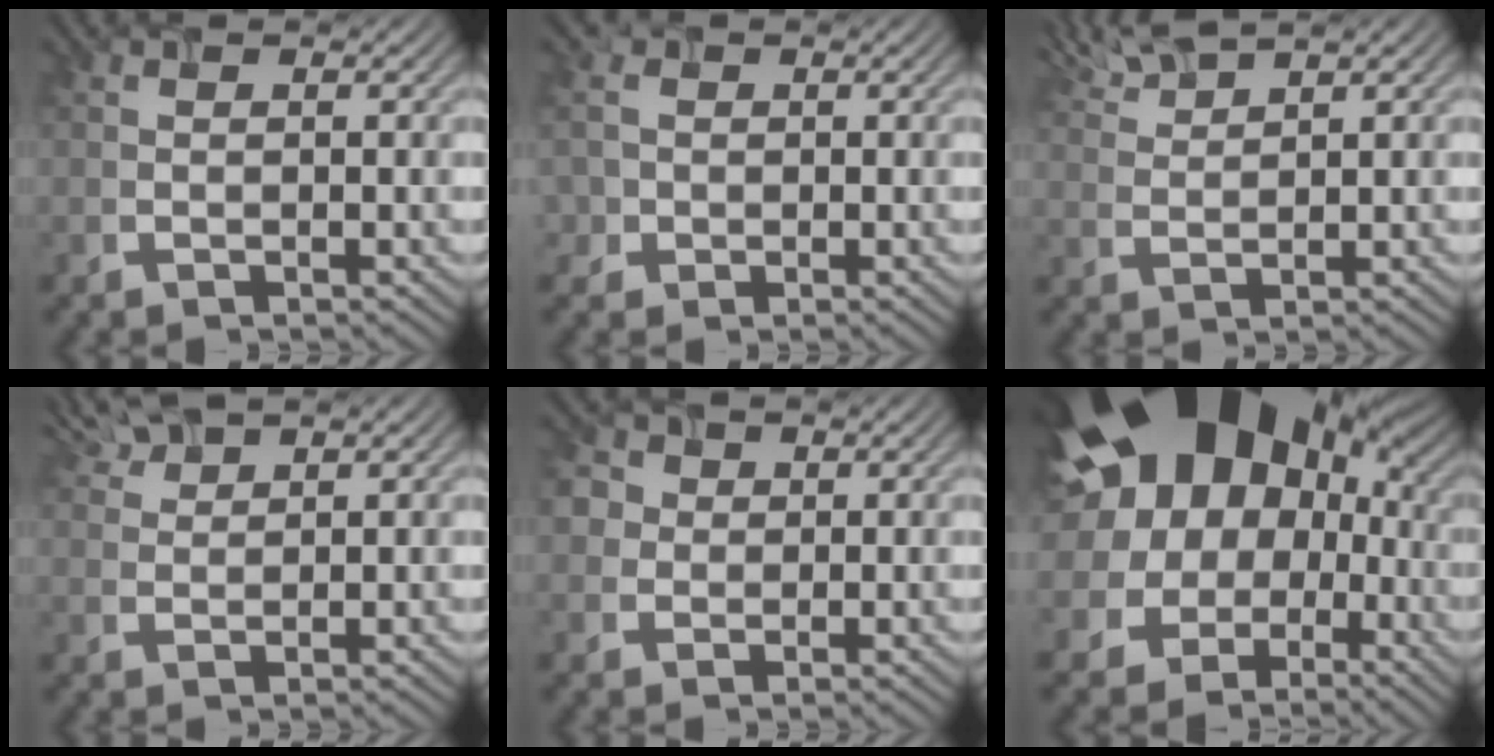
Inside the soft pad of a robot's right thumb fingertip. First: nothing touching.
{"total": 2.9, "force": [-0.2, 2.8, 0.7], "torque": [-0.036, 0.007, 0.006]}
{"total": 4.3, "force": [3.7, 0.5, 2.1], "torque": [-0.058, 0.020, 0.089]}
{"total": 3.9, "force": [3.1, 1.3, 2.0], "torque": [-0.053, 0.021, 0.075]}
{"total": 4.3, "force": [1.2, 3.7, 2.0], "torque": [-0.076, 0.027, 0.023]}
{"total": 21.8, "force": [4.3, 17.6, 12.2], "torque": [-0.225, 0.042, 0.057]}